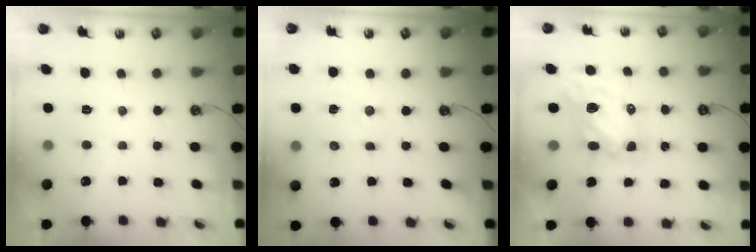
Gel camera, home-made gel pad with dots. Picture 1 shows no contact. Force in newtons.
{"total": 1.2, "press": 1.2, "slide": 0.1}
{"total": 7.0, "press": 7.0, "slide": 0.5}